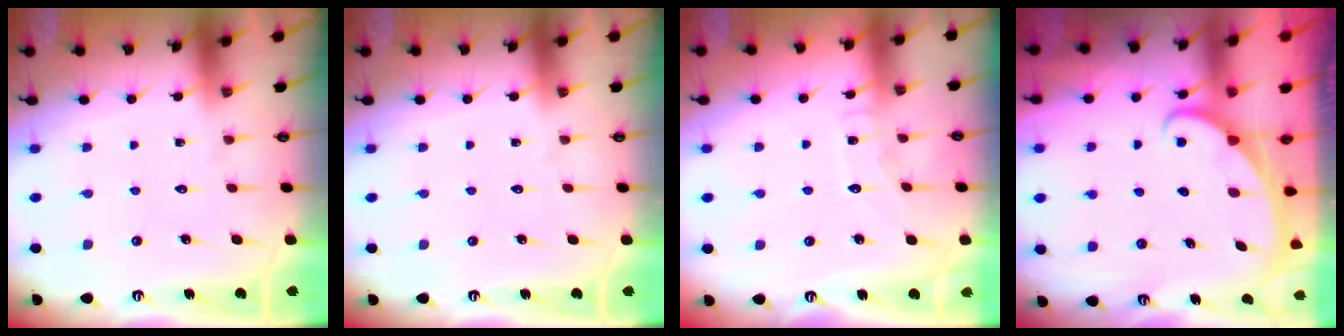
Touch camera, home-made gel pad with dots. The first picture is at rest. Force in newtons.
{"total": 0.0}
{"total": 5.8, "press": 5.8, "slide": 0.6}
{"total": 1.8, "press": 1.8, "slide": 0.1}